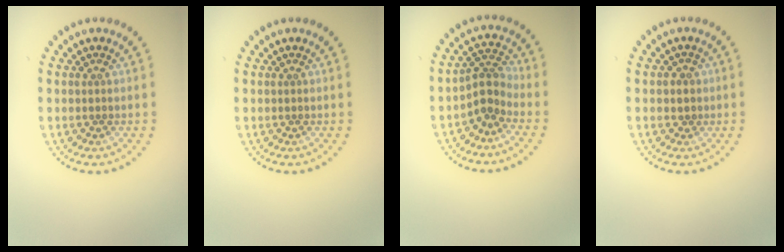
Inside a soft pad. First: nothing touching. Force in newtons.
{"total": 0.0}
{"total": 2.6, "press": 1.9, "slide": 1.9}
{"total": 0.8, "press": 0.7, "slide": 0.5}